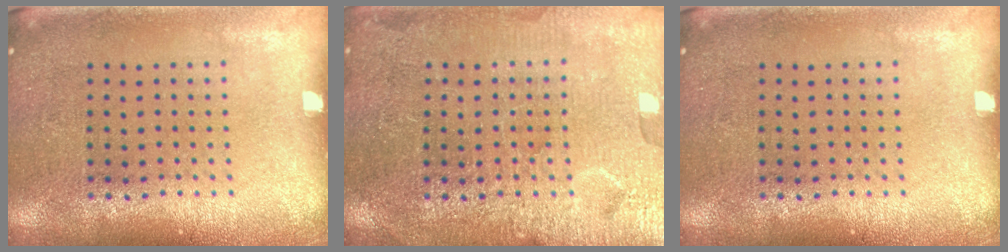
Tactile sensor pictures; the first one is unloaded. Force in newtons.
{"total": 4.0, "press": 3.9, "slide": 0.5}
{"total": 0.0}